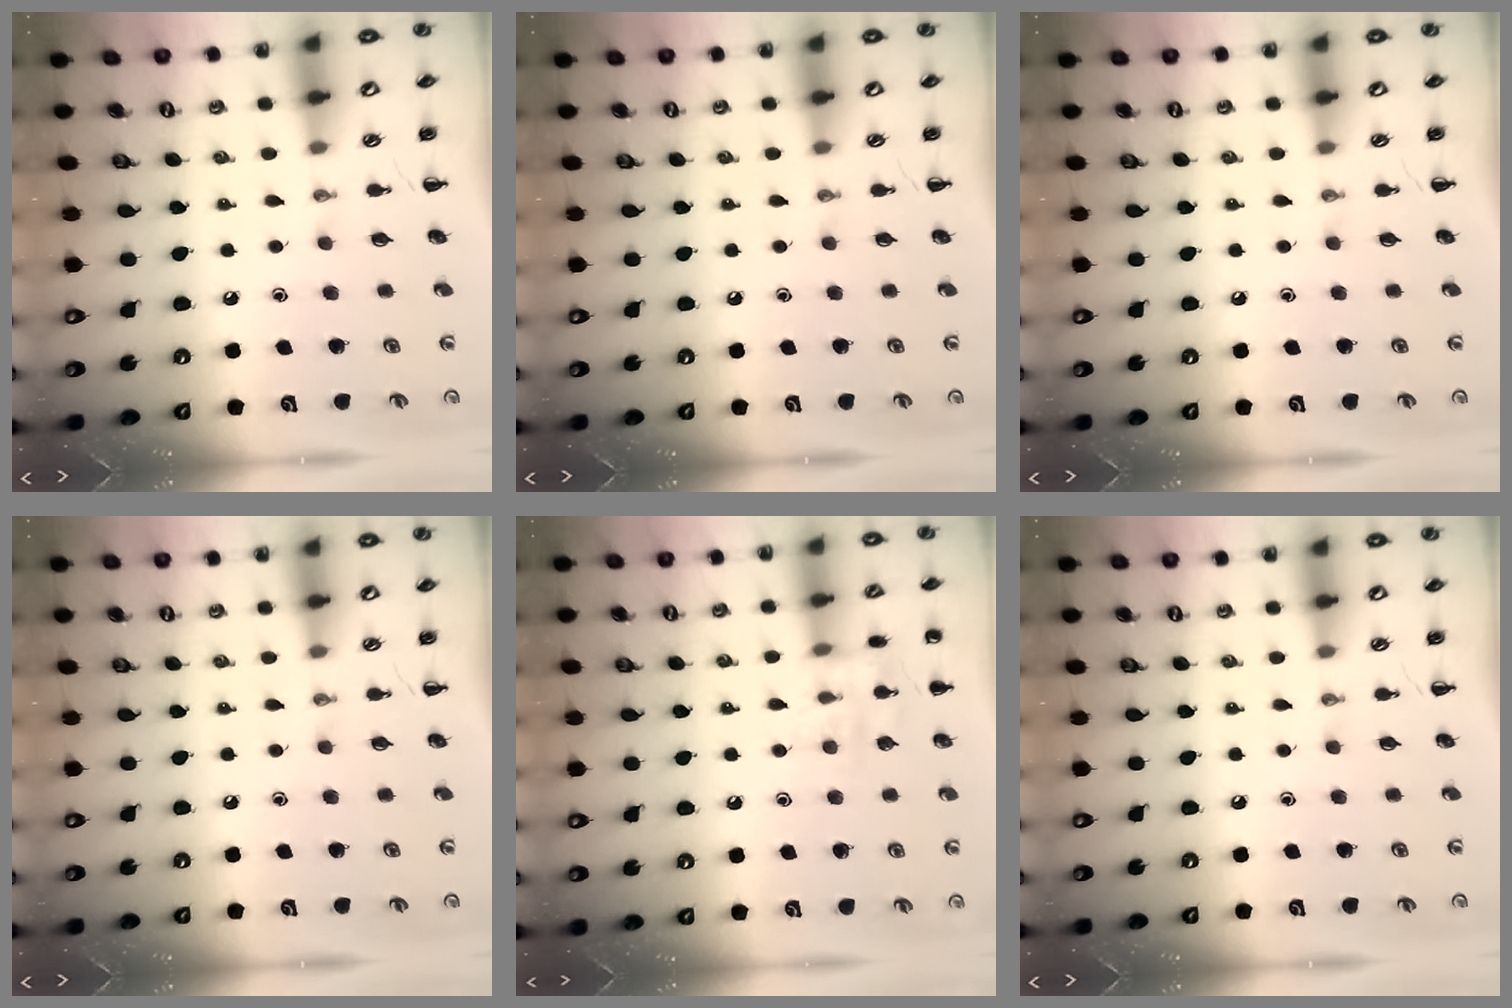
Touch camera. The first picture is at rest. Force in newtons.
{"total": 0.0}
{"total": 0.0}
{"total": 0.0}
{"total": 9.7, "press": 9.7, "slide": 0.8}
{"total": 0.0}